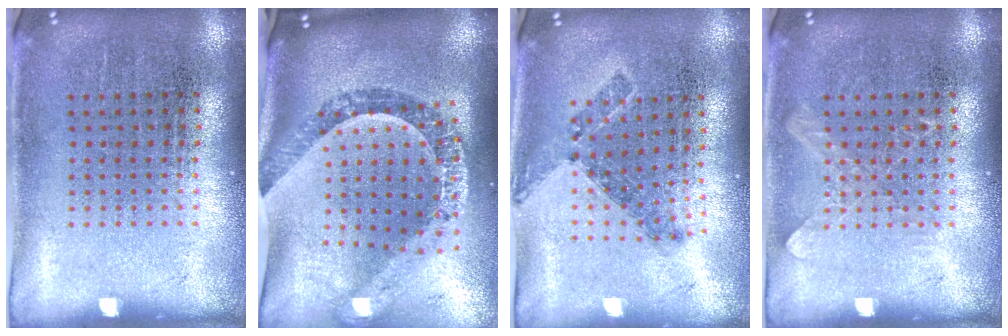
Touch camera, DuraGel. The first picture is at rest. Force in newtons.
{"total": 2.2, "press": 1.8, "slide": 1.3}
{"total": 0.6, "press": 0.5, "slide": 0.3}
{"total": 0.8, "press": 0.8, "slide": 0.2}